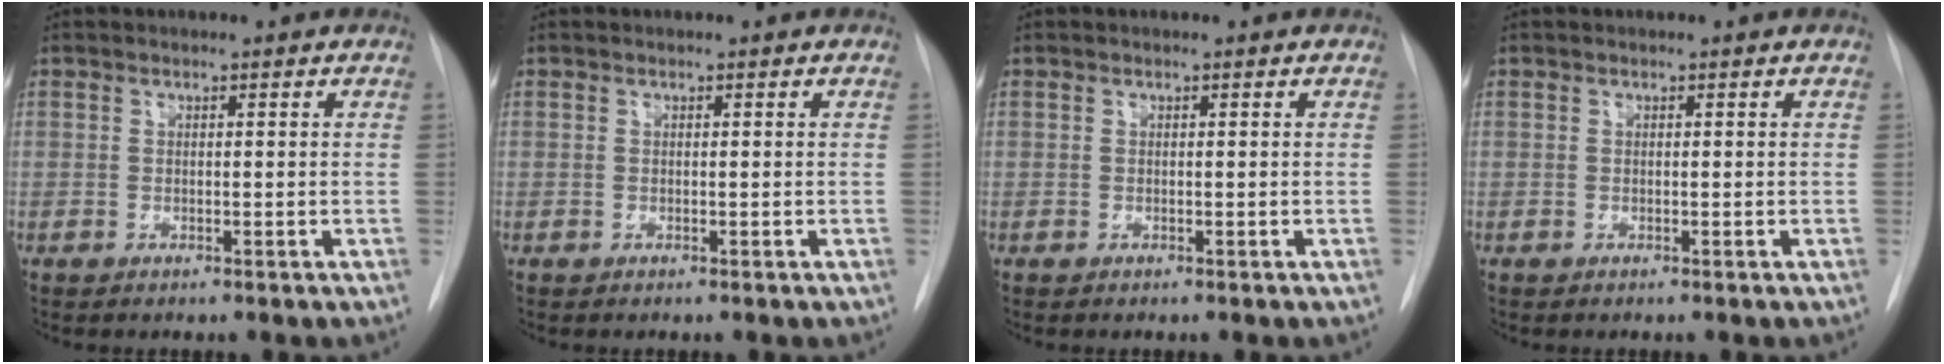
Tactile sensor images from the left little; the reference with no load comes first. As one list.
[{"total": 0.0}, {"total": 0.0}, {"total": 0.0}]